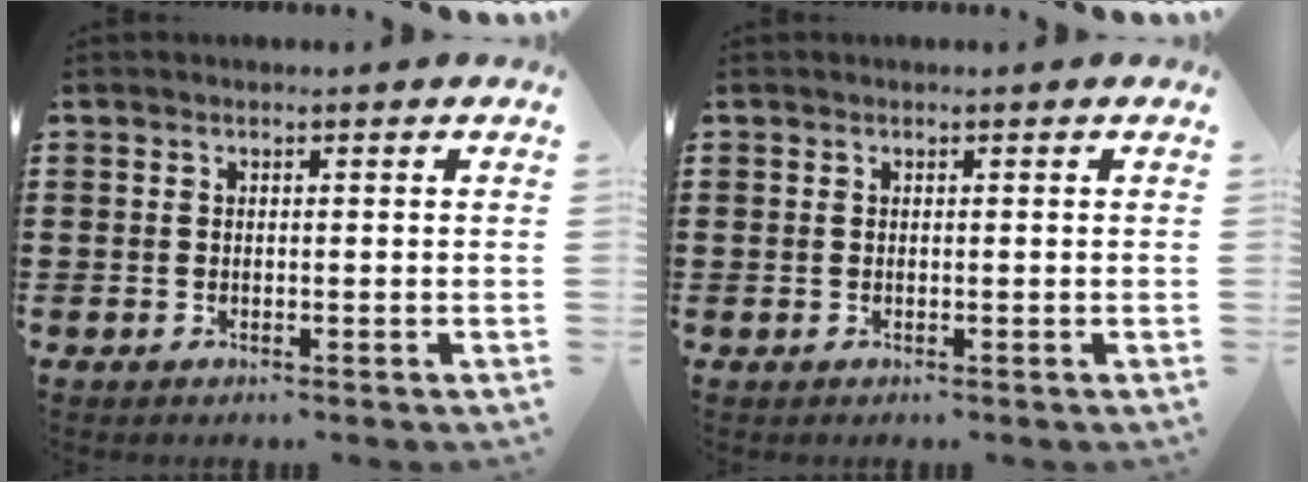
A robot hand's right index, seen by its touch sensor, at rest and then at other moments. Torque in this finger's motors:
{"motor_torque": [-0.13, 0.80, 0.00, 0.00]}